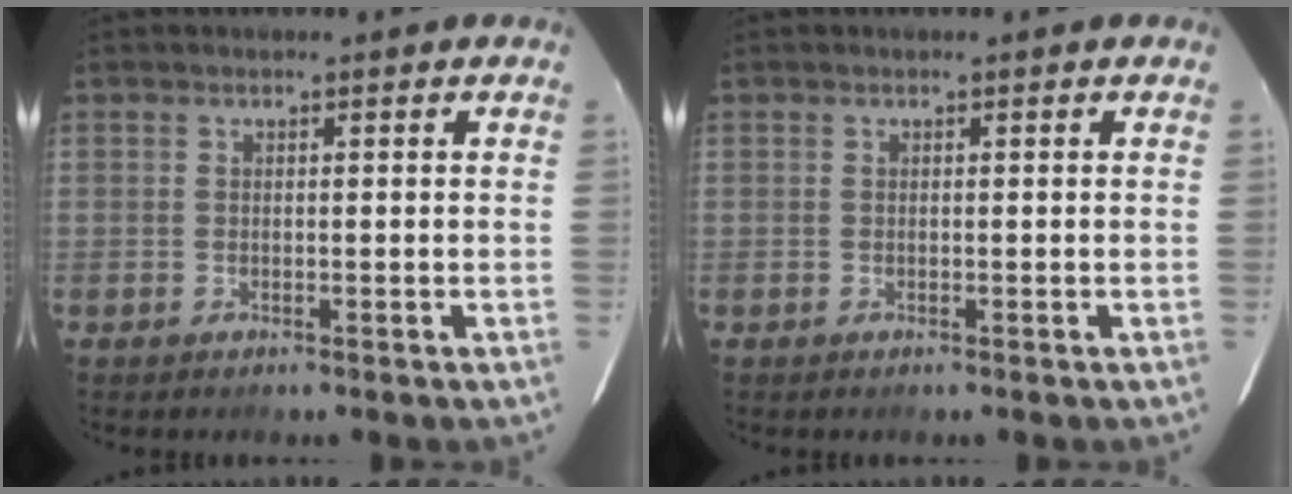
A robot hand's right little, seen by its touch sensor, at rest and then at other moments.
{"total": 0.0}